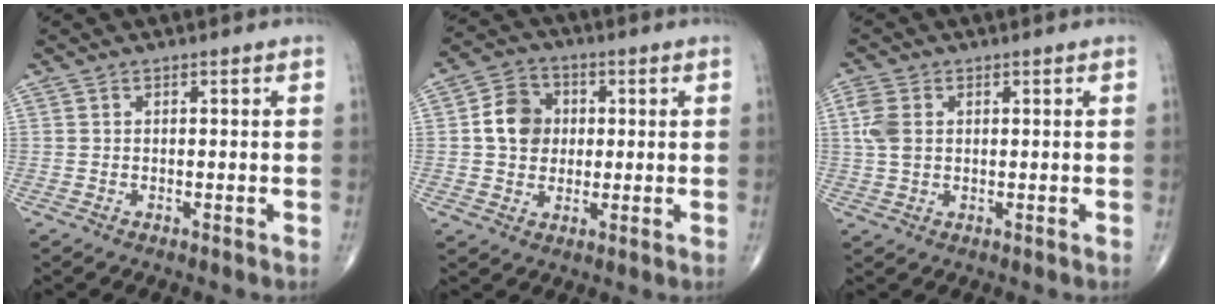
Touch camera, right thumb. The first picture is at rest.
{"total": 8.4, "force": [0.8, 7.1, 4.5], "torque": [-0.053, 0.009, 0.005]}
{"total": 6.5, "force": [0.8, 4.4, 4.7], "torque": [-0.118, 0.017, 0.016]}